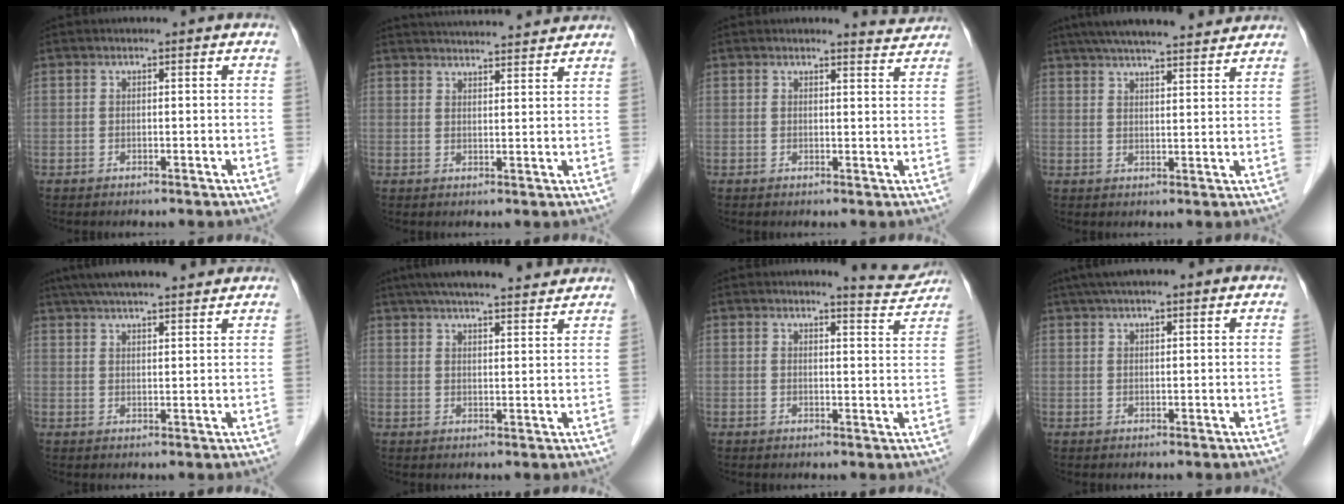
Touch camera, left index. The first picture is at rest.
{"total": 13.3, "force": [12.5, 1.1, 4.1], "torque": [-0.066, 0.024, 0.168]}
{"total": 2.4, "force": [2.4, 0.0, -0.3], "torque": [-0.002, -0.023, 0.017]}
{"total": 16.6, "force": [14.6, 2.1, 7.7], "torque": [-0.126, 0.037, 0.208]}
{"total": 15.1, "force": [13.1, 2.0, 7.2], "torque": [-0.121, 0.040, 0.190]}
{"total": 16.4, "force": [14.4, 2.1, 7.6], "torque": [-0.122, 0.035, 0.201]}
{"total": 4.3, "force": [4.3, 0.2, 0.4], "torque": [-0.011, -0.028, 0.040]}
{"total": 8.5, "force": [6.8, 1.2, 5.0], "torque": [-0.080, 0.039, 0.100]}